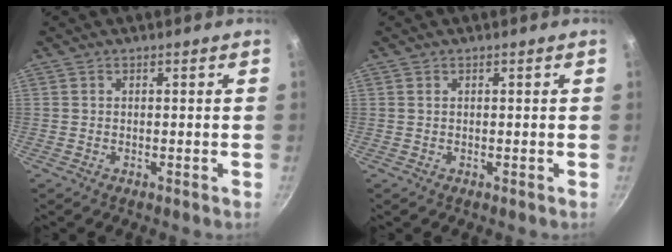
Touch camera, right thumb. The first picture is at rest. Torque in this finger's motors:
{"motor_torque": [-0.48, -0.12, -0.02, 0.45, 0.04]}